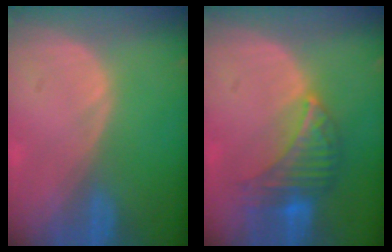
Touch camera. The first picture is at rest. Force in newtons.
{"total": 7.1, "press": 6.7, "slide": 2.2}